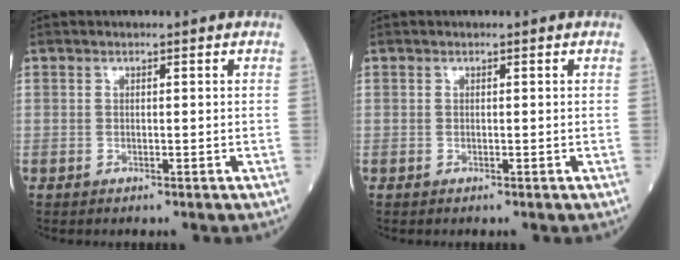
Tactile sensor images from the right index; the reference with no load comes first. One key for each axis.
{"total": 0.0}